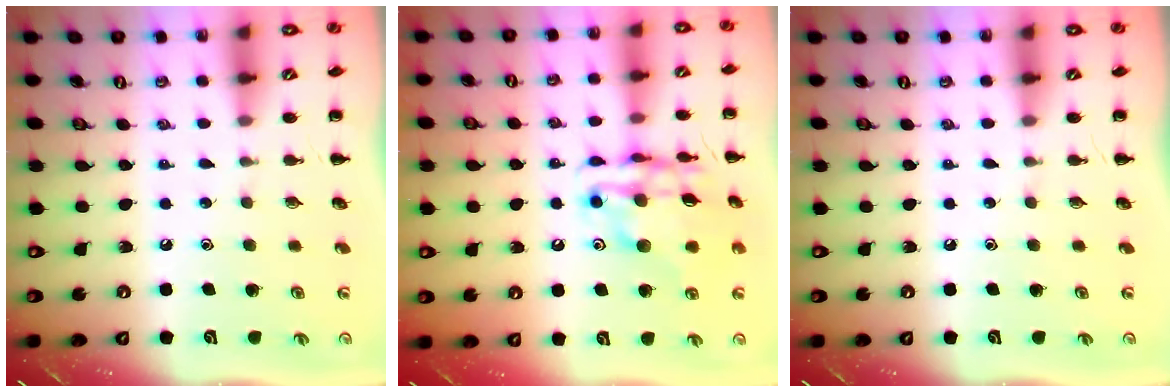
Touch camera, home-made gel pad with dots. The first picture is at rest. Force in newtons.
{"total": 15.4, "press": 15.3, "slide": 2.2}
{"total": 0.0}